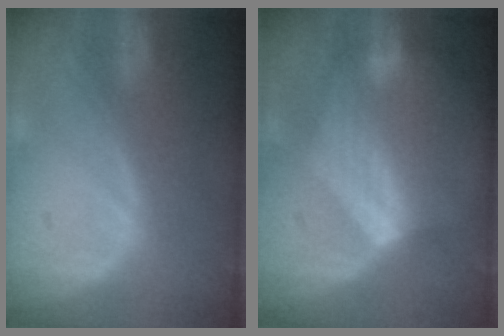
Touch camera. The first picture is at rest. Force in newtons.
{"total": 7.0, "press": 6.6, "slide": 2.3}